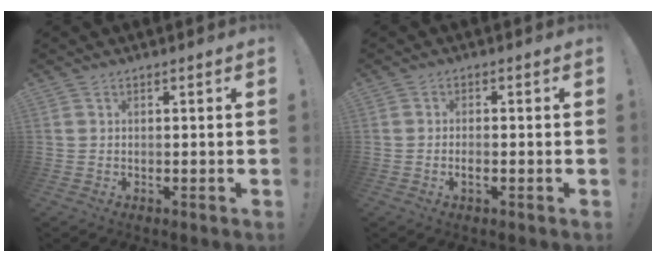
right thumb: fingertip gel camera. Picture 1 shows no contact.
{"total": 1.8, "force": [-1.0, 0.6, 1.4], "torque": [-0.028, 0.005, -0.015]}